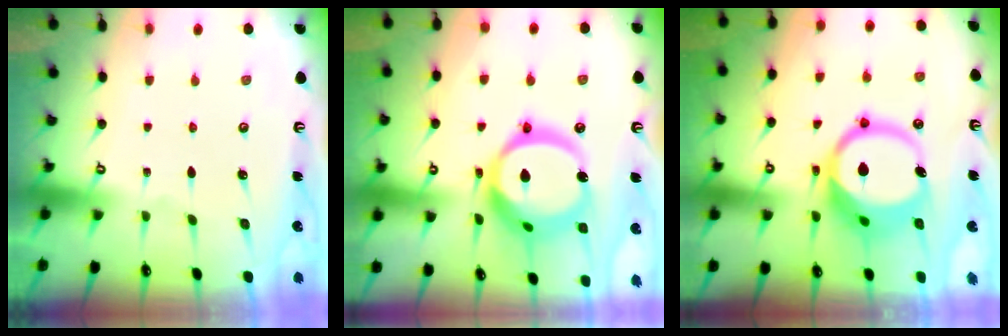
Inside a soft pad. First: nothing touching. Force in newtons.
{"total": 23.1, "press": 23.0, "slide": 2.4}
{"total": 15.7, "press": 15.6, "slide": 1.4}